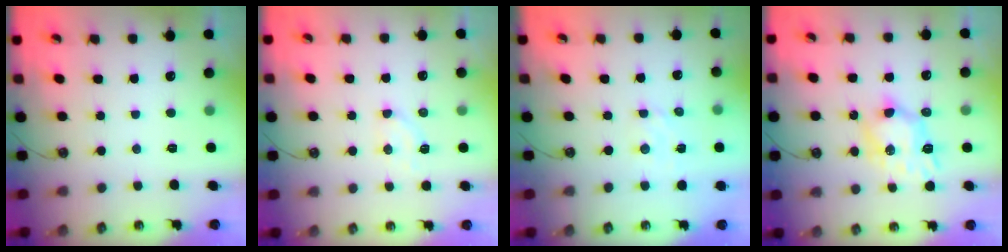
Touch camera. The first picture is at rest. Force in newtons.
{"total": 4.8, "press": 4.7, "slide": 1.0}
{"total": 1.8, "press": 1.8, "slide": 0.3}
{"total": 7.2, "press": 7.2, "slide": 0.1}